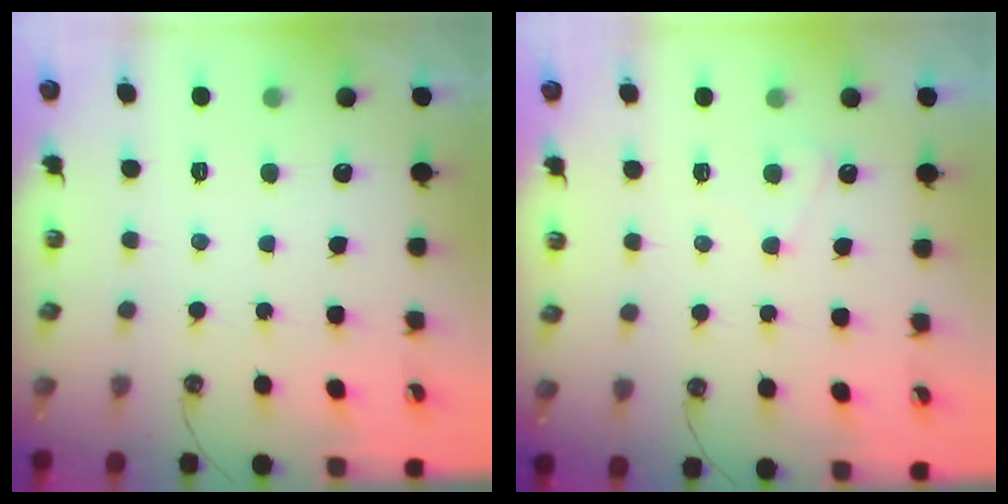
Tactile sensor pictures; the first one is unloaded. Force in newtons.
{"total": 2.5, "press": 2.4, "slide": 0.4}